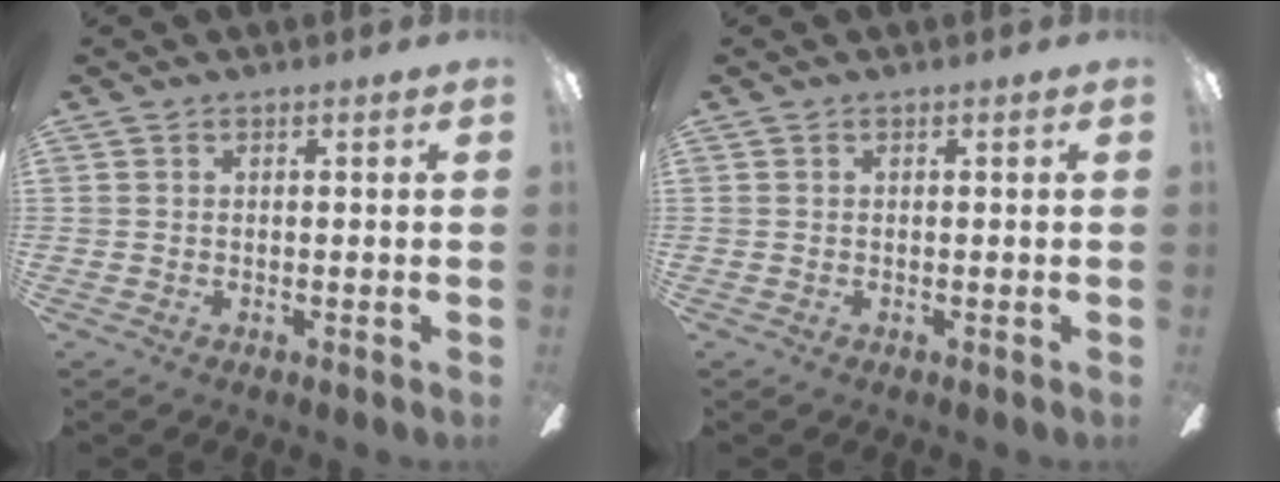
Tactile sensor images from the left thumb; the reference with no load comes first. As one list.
[{"total": 0.0}]